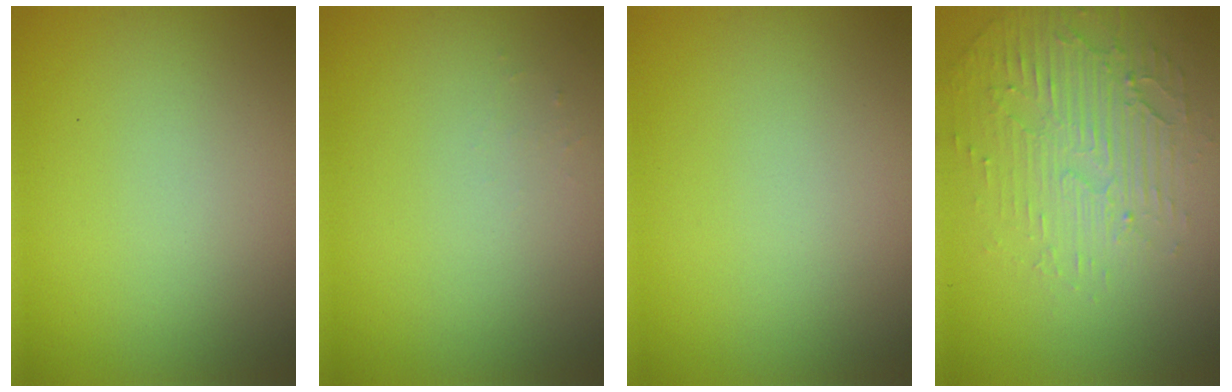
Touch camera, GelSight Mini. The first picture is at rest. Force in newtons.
{"total": 0.5, "press": 0.5, "slide": 0.2}
{"total": 0.0}
{"total": 5.7, "press": 3.3, "slide": 4.6}